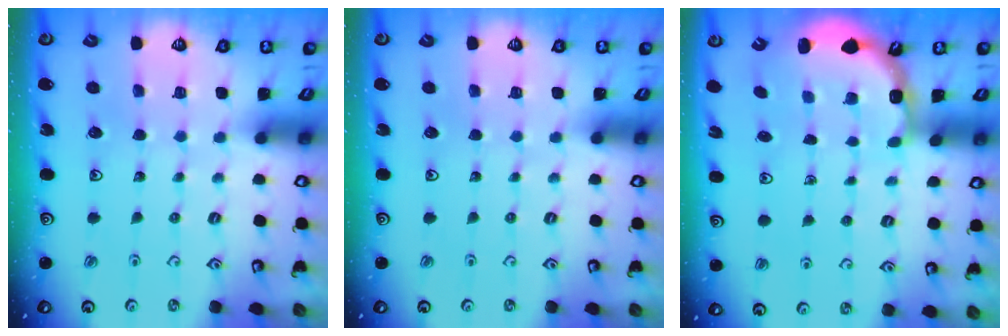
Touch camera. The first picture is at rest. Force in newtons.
{"total": 0.0}
{"total": 3.2, "press": 2.7, "slide": 1.7}